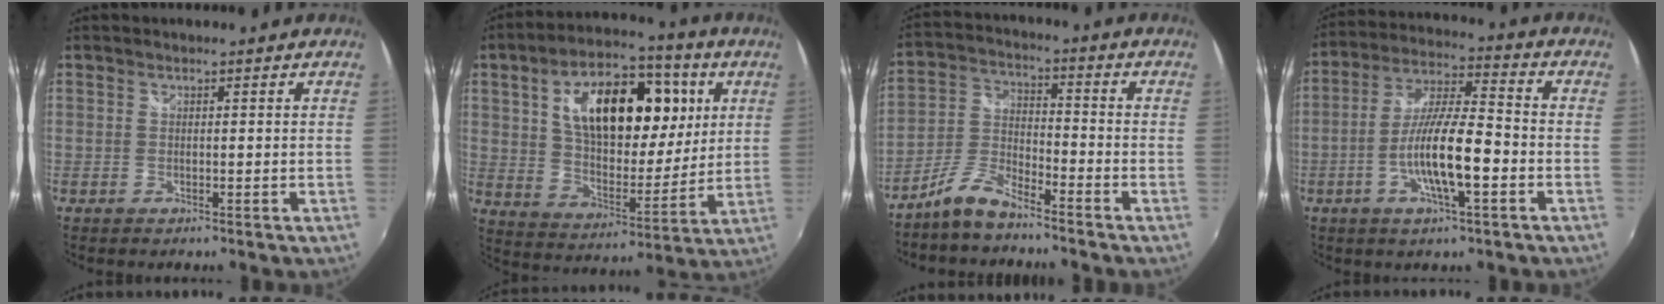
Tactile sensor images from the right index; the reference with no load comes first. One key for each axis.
{"total": 22.2, "fx": 6.7, "fy": 11.7, "fz": 17.6, "tx": -0.304, "ty": 0.024, "tz": 0.111}
{"total": 7.4, "fx": -6.1, "fy": 1.8, "fz": 3.7, "tx": -0.091, "ty": 0.016, "tz": -0.126}
{"total": 12.5, "fx": -4.1, "fy": 2.4, "fz": 11.5, "tx": -0.223, "ty": -0.003, "tz": -0.076}